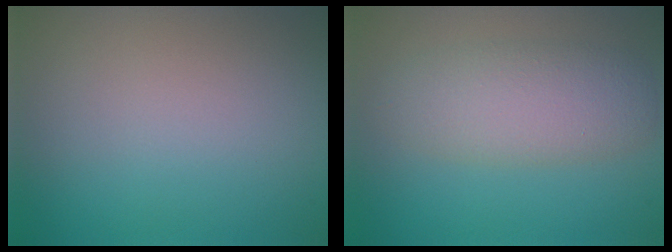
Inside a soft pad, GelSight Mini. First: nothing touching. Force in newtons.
{"total": 4.5, "press": 4.5, "slide": 0.4}